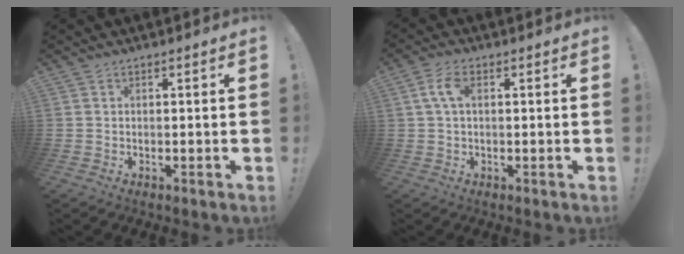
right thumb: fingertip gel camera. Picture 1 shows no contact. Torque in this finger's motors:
{"motor_torque": [0.07, 0.12, -0.03, 0.09, 0.09]}